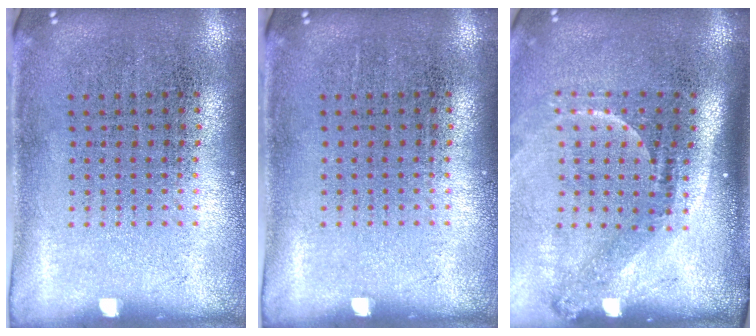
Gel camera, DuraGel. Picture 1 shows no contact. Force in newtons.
{"total": 0.0}
{"total": 2.2, "press": 1.5, "slide": 1.6}